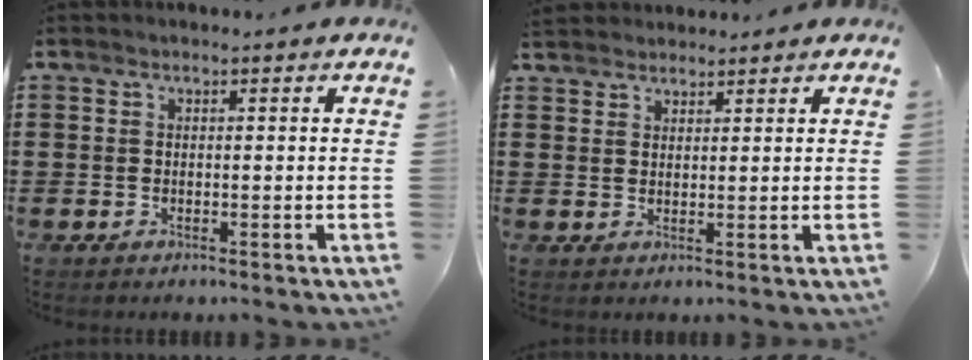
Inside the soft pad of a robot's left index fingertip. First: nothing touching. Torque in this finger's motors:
{"motor_torque": [-0.42, 0.80, -0.02, 0.01]}